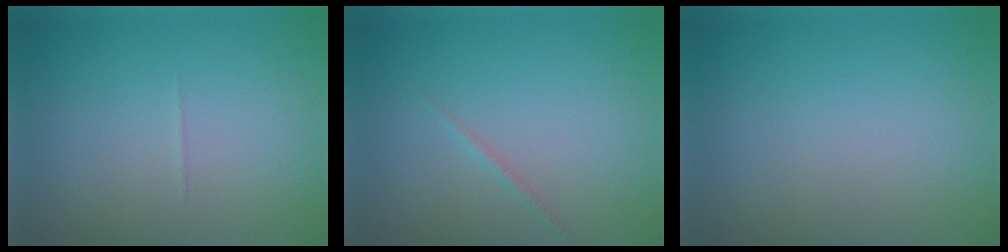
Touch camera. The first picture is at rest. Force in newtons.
{"total": 0.6, "press": 0.6, "slide": 0.0}
{"total": 0.0}